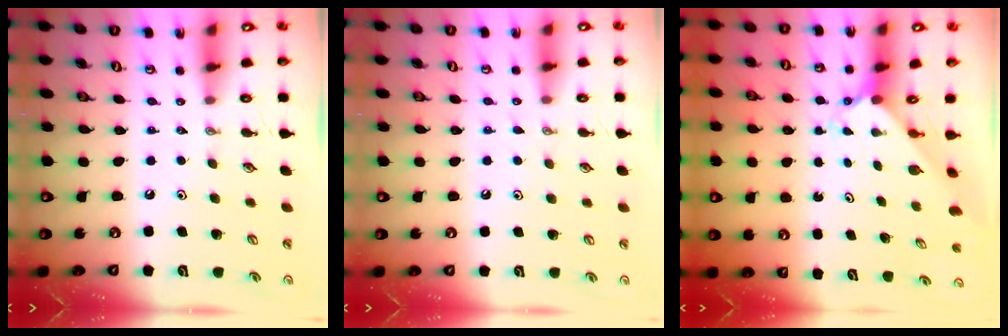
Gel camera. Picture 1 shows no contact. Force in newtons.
{"total": 5.9, "press": 5.9, "slide": 0.6}
{"total": 2.2, "press": 2.2, "slide": 0.2}